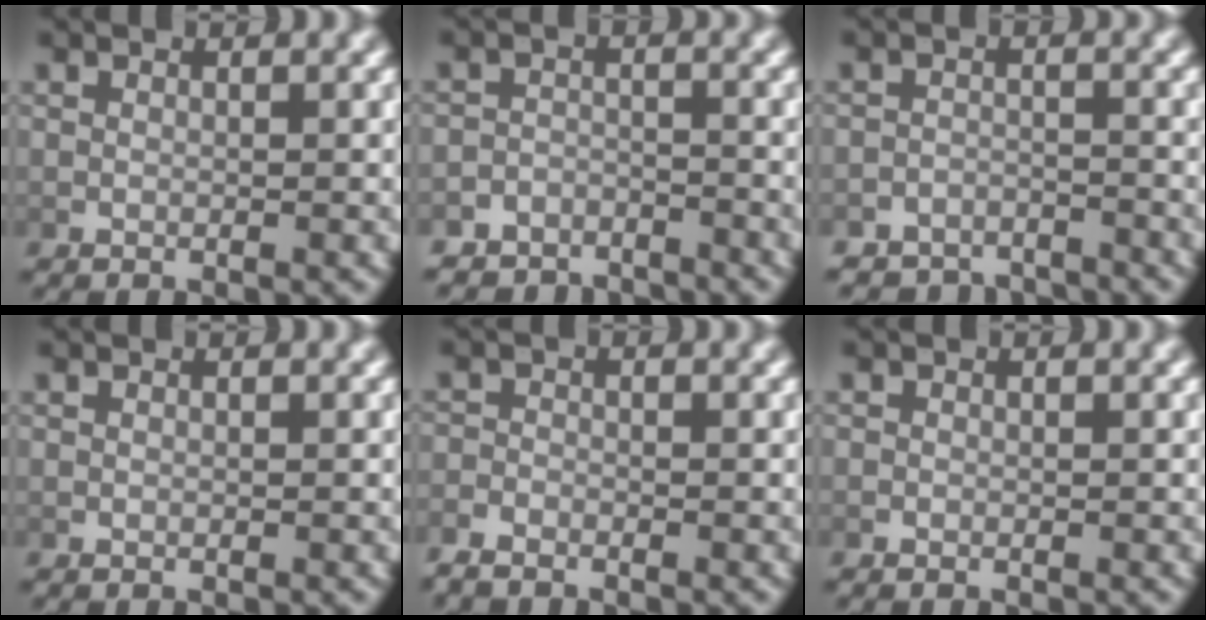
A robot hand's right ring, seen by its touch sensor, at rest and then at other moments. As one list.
[{"total": 5.3, "force": [-5.0, 1.7, 0.0], "torque": [0.011, -0.017, -0.084]}, {"total": 5.7, "force": [-5.5, 1.6, 0.1], "torque": [0.013, -0.017, -0.091]}, {"total": 0.0}, {"total": 1.7, "force": [-1.6, 0.4, 0.2], "torque": [-0.005, -0.007, -0.032]}, {"total": 0.0}]